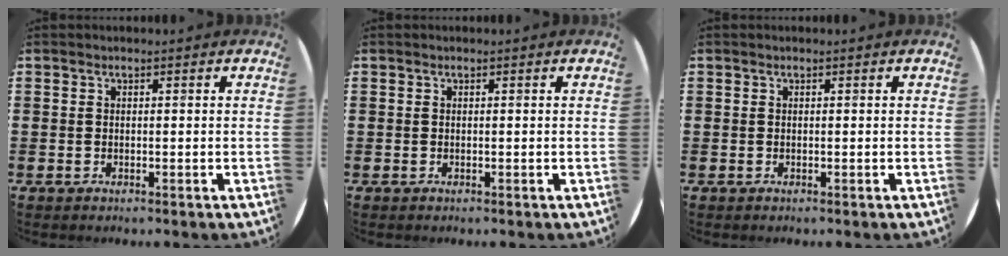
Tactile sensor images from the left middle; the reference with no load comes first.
{"total": 0.0}
{"total": 0.0}